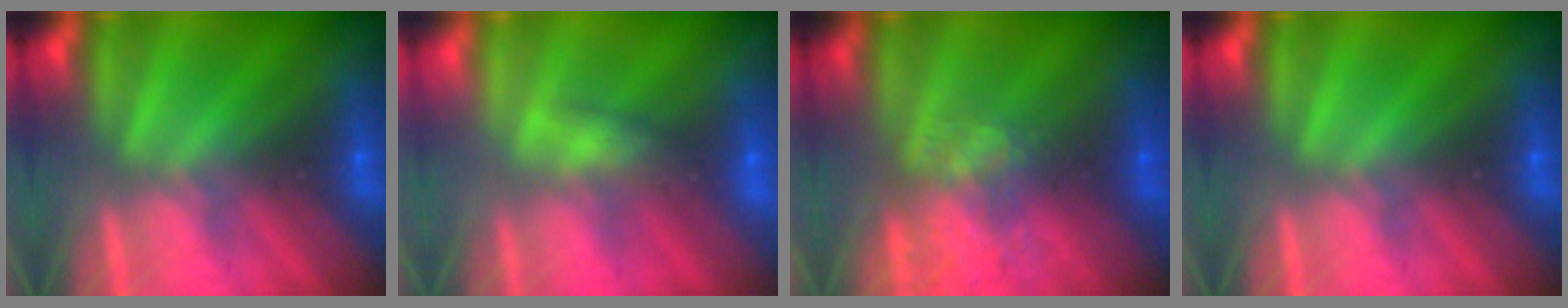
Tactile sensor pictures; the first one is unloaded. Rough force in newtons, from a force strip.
{"total": 2.7}
{"total": 7.2}
{"total": 0.0}